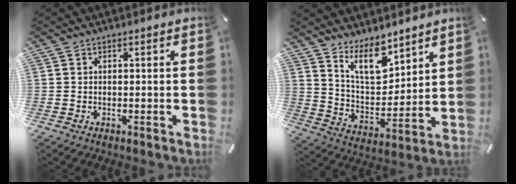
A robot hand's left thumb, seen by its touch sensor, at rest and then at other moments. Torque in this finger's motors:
{"motor_torque": [0.90, -0.45, 0.22, -0.18, 0.08]}